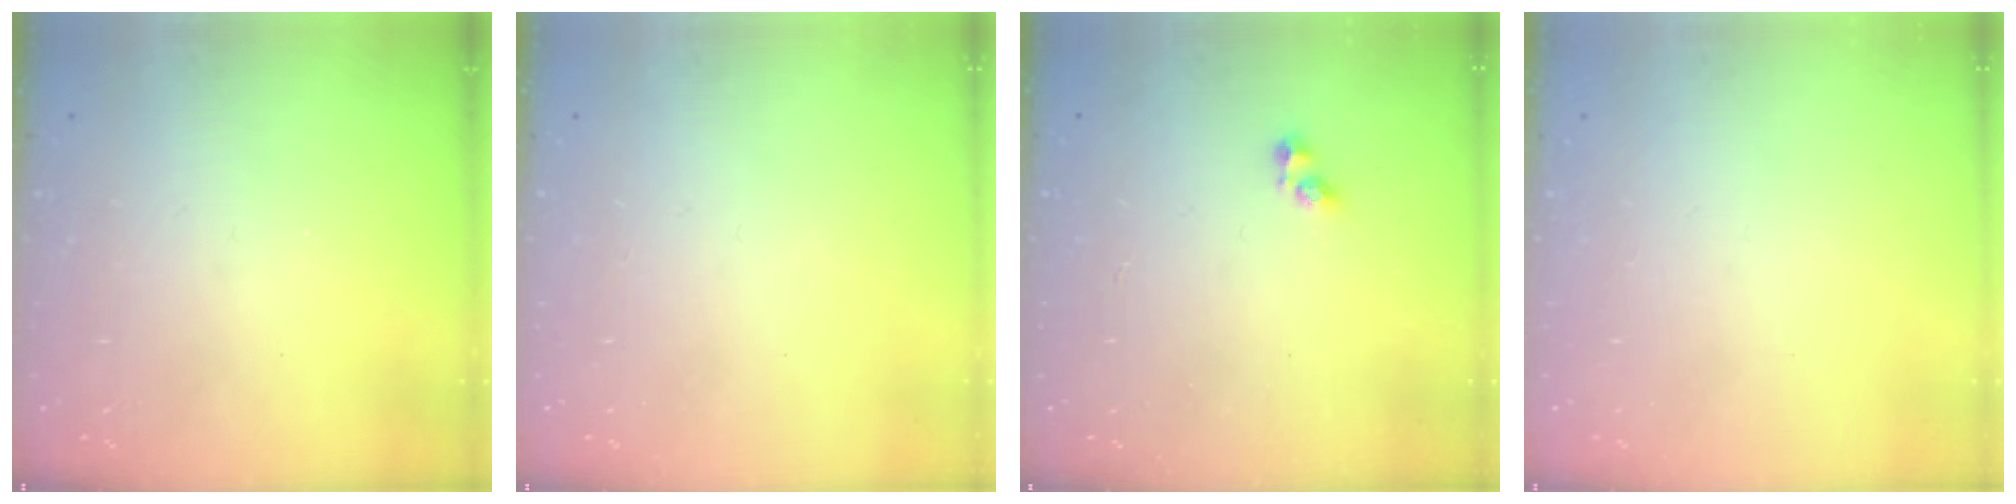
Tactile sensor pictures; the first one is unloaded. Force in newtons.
{"total": 0.0}
{"total": 1.9, "press": 1.9, "slide": 0.3}
{"total": 0.0}